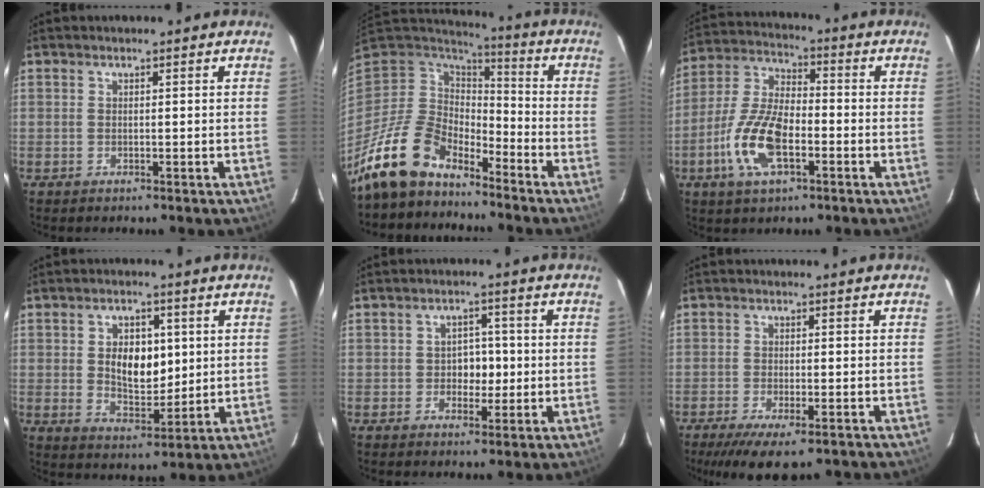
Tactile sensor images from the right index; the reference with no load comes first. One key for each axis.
{"total": 14.0, "fx": -11.3, "fy": 6.7, "fz": 4.8, "tx": -0.116, "ty": 0.008, "tz": -0.208}
{"total": 13.4, "fx": -4.9, "fy": 5.7, "fz": 11.1, "tx": -0.241, "ty": 0.000, "tz": -0.096}
{"total": 8.7, "fx": 1.4, "fy": 5.4, "fz": 6.7, "tx": -0.112, "ty": 0.003, "tz": 0.032}
{"total": 3.8, "fx": -0.7, "fy": 3.1, "fz": 2.1, "tx": -0.031, "ty": 0.010, "tz": -0.010}
{"total": 10.2, "fx": -7.5, "fy": 2.8, "fz": 6.4, "tx": -0.136, "ty": -0.036, "tz": -0.120}